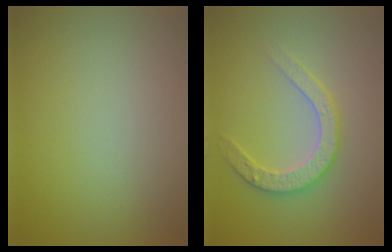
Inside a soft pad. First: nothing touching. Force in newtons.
{"total": 2.8, "press": 2.7, "slide": 0.6}